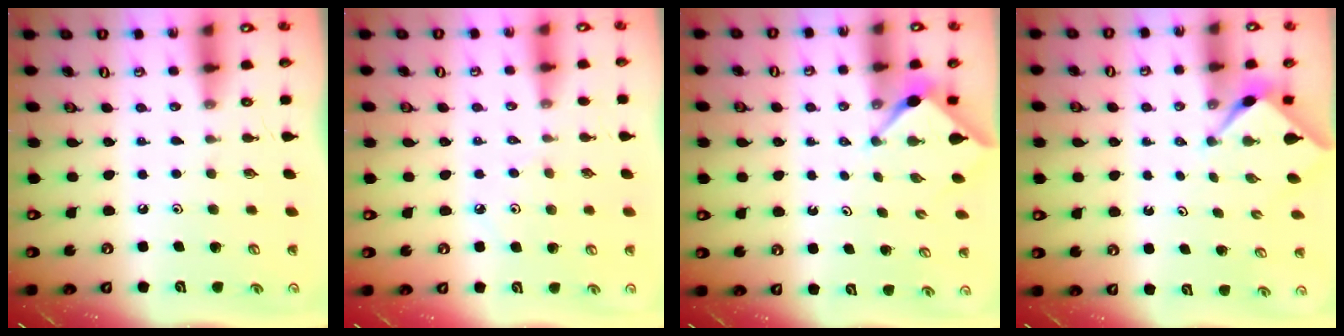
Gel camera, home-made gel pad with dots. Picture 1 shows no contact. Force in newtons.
{"total": 3.9, "press": 3.8, "slide": 0.7}
{"total": 3.1, "press": 3.1, "slide": 0.3}
{"total": 2.4, "press": 2.3, "slide": 0.3}